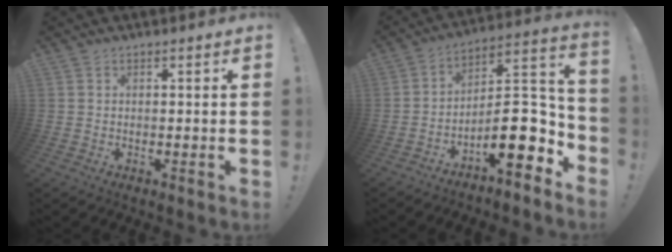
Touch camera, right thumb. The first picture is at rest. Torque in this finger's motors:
{"motor_torque": [1.92, 2.23, 1.32, -1.47, 0.21]}